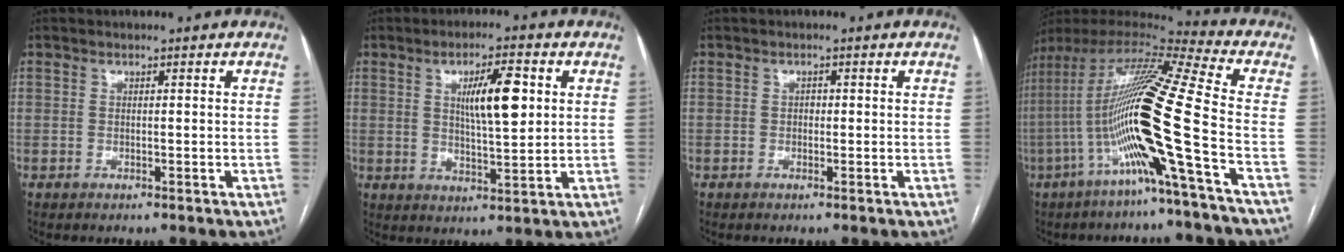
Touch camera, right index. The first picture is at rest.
{"total": 8.3, "force": [2.2, 1.7, 7.9], "torque": [-0.131, 0.004, 0.041]}
{"total": 0.8, "force": [-0.1, 0.7, 0.5], "torque": [-0.005, 0.002, -0.003]}
{"total": 20.1, "force": [-5.6, -1.2, 19.3], "torque": [-0.386, -0.008, -0.120]}